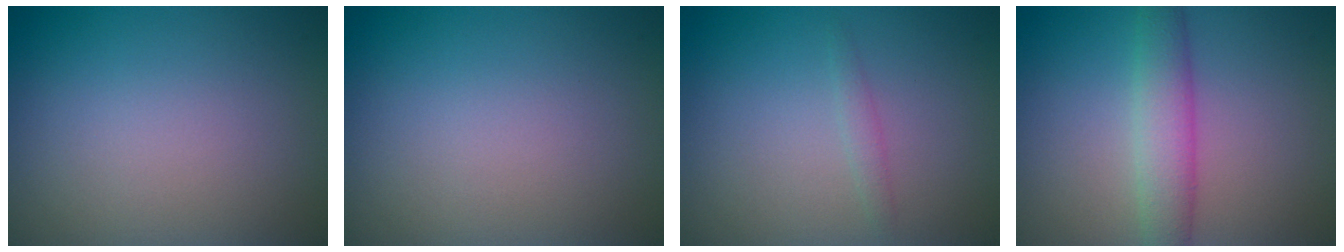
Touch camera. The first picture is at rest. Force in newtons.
{"total": 0.0}
{"total": 0.9, "press": 0.9, "slide": 0.0}
{"total": 3.6, "press": 3.6, "slide": 0.1}